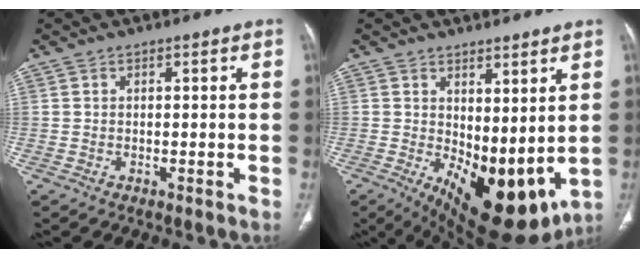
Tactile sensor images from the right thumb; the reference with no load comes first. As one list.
[{"total": 15.1, "force": [0.3, 7.4, 13.1], "torque": [-0.185, -0.037, 0.029]}]